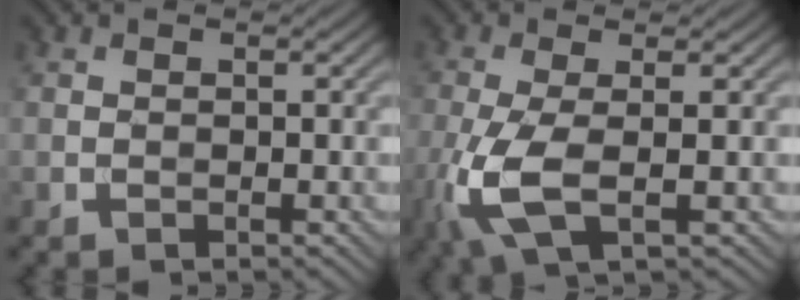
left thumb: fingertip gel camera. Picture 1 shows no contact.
{"total": 7.2, "force": [-1.6, 2.3, 6.6], "torque": [-0.169, -0.006, -0.034]}